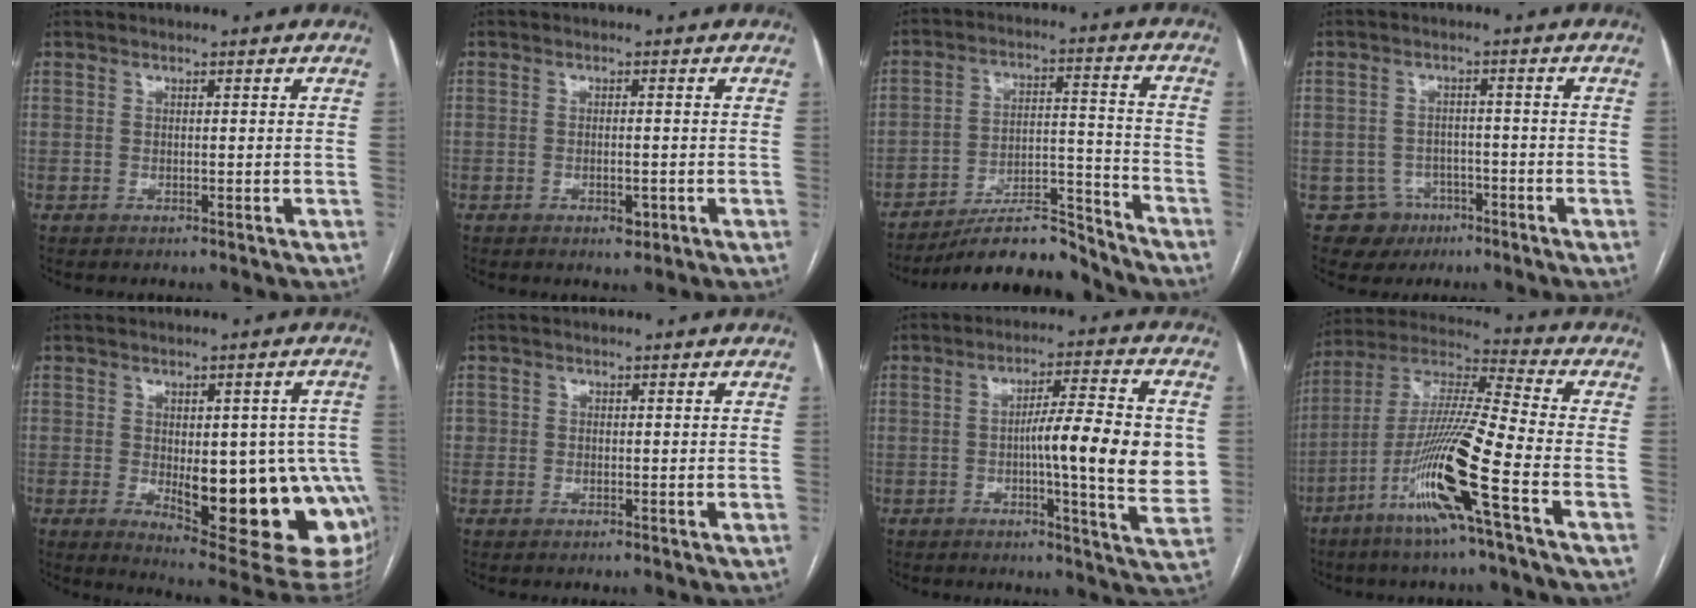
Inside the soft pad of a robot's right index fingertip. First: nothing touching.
{"total": 2.1, "force": [-1.0, 0.9, 1.7], "torque": [-0.025, -0.003, -0.011]}
{"total": 12.7, "force": [-11.7, 2.5, 4.1], "torque": [-0.054, 0.038, -0.195]}
{"total": 5.0, "force": [-2.5, 4.3, -0.2], "torque": [0.010, 0.013, -0.033]}
{"total": 19.2, "force": [-4.2, 6.6, 17.6], "torque": [-0.149, 0.008, -0.029]}
{"total": 0.9, "force": [-0.1, 0.9, 0.1], "torque": [0.010, 0.001, -0.004]}
{"total": 13.9, "force": [-0.3, 1.3, 13.8], "torque": [-0.197, 0.004, -0.008]}
{"total": 15.8, "force": [-7.2, -1.1, 14.0], "torque": [-0.279, -0.018, -0.144]}